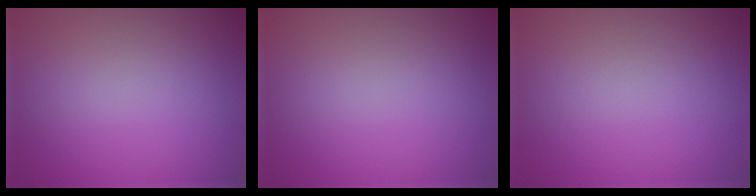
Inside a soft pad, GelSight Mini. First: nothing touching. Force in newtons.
{"total": 0.0}
{"total": 0.0}